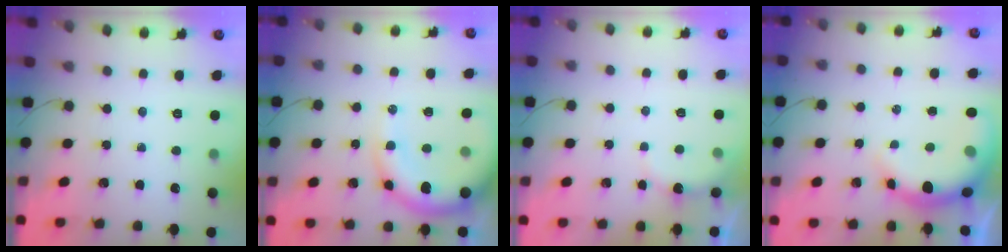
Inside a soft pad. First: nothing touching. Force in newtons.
{"total": 15.0, "press": 14.7, "slide": 3.2}
{"total": 5.2, "press": 5.1, "slide": 0.8}
{"total": 9.9, "press": 9.8, "slide": 1.7}